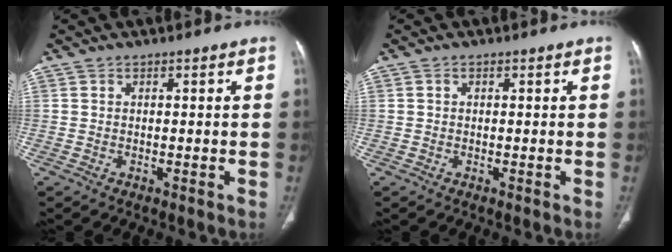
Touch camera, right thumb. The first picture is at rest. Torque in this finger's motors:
{"motor_torque": [0.40, 0.16, -0.37, 0.18, 0.05]}